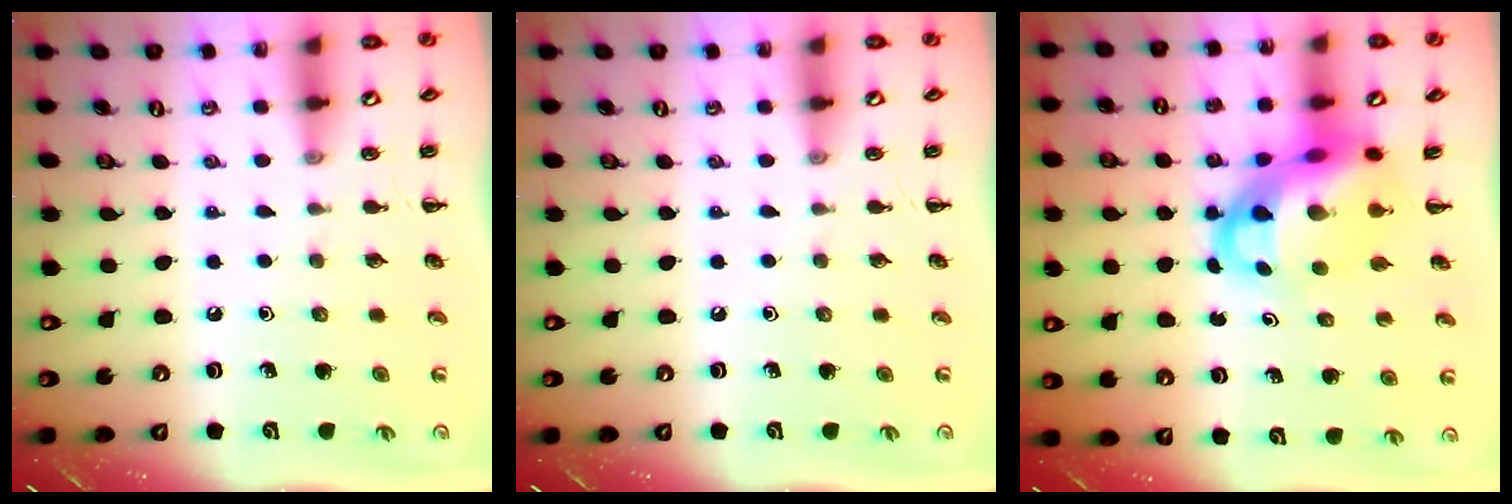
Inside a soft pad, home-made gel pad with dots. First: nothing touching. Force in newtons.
{"total": 0.0}
{"total": 10.3, "press": 9.9, "slide": 2.7}